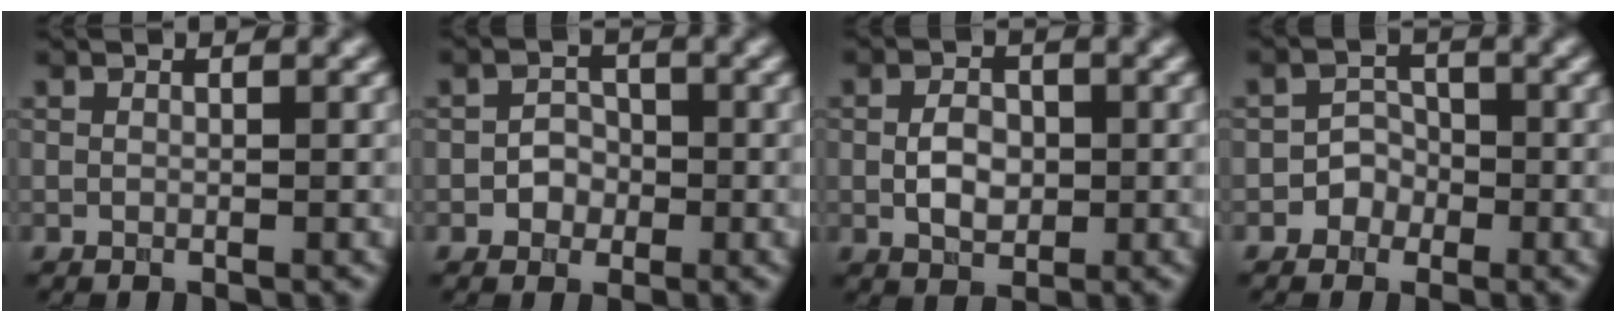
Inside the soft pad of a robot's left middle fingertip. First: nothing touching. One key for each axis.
{"total": 1.8, "fx": -0.6, "fy": 1.6, "fz": 0.7, "tx": -0.004, "ty": 0.004, "tz": -0.011}
{"total": 3.0, "fx": -0.1, "fy": 2.1, "fz": 2.2, "tx": -0.042, "ty": -0.001, "tz": -0.004}
{"total": 1.9, "fx": -0.9, "fy": 1.6, "fz": 0.3, "tx": 0.009, "ty": 0.008, "tz": -0.018}